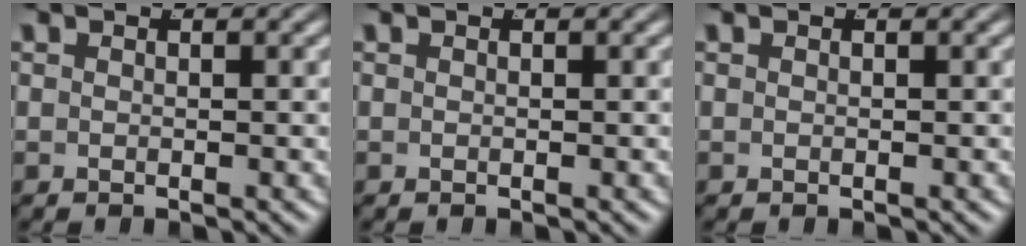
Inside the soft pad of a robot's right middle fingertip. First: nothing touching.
{"total": 0.0}
{"total": 0.0}